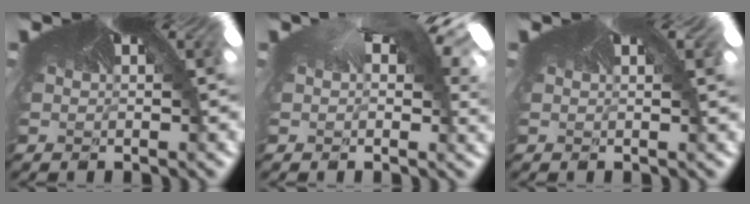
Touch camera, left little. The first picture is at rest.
{"total": 1.2, "force": [0.6, 0.9, -0.6], "torque": [-0.030, 0.015, 0.007]}
{"total": 1.0, "force": [-0.1, -0.6, -0.8], "torque": [0.007, 0.004, -0.006]}